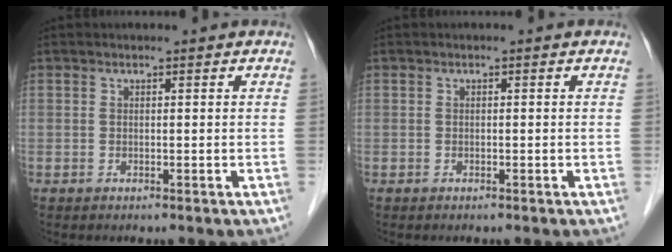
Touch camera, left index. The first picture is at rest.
{"total": 0.0}